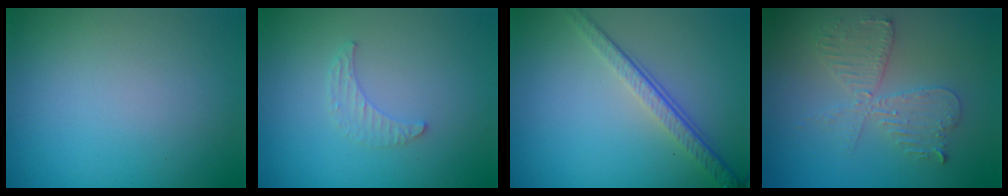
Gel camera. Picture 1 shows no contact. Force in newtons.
{"total": 1.3, "press": 1.3, "slide": 0.4}
{"total": 3.9, "press": 2.7, "slide": 2.8}
{"total": 4.1, "press": 3.5, "slide": 2.1}